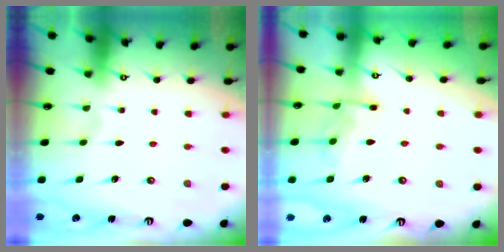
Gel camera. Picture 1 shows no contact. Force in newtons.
{"total": 7.6, "press": 7.6, "slide": 0.6}